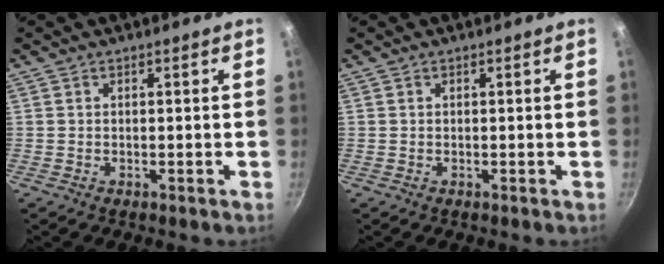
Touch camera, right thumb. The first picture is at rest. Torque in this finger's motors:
{"motor_torque": [0.12, -0.07, -0.03, 0.26, 0.04]}